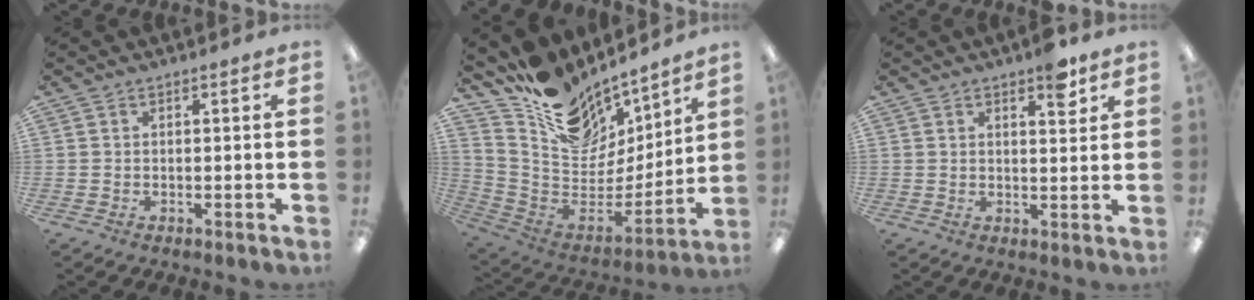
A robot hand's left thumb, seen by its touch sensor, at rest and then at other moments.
{"total": 15.1, "force": [11.7, 8.3, 4.9], "torque": [-0.106, -0.108, 0.214]}
{"total": 5.8, "force": [3.9, 2.1, 3.7], "torque": [-0.033, -0.022, 0.061]}